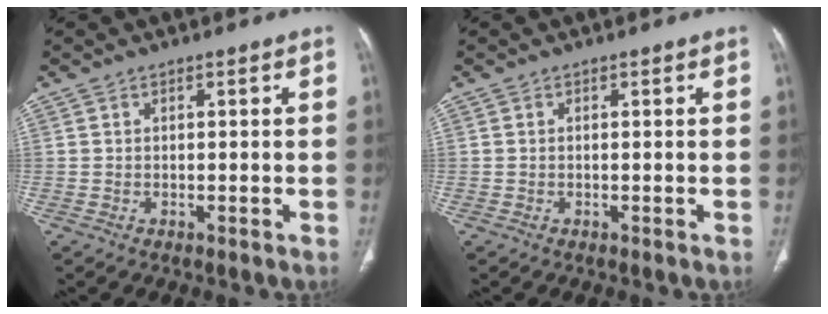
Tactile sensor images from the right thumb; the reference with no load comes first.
{"total": 0.0}